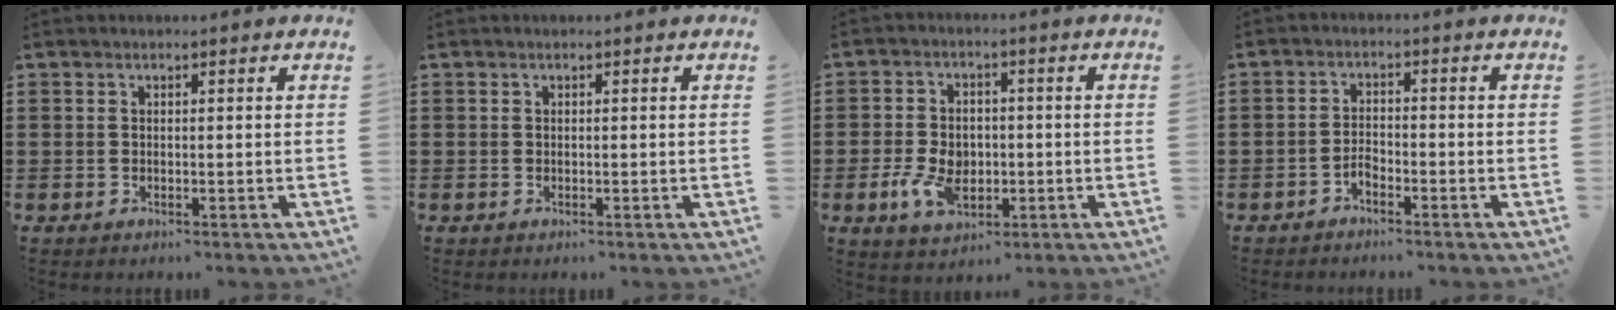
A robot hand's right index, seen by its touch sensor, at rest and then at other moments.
{"total": 0.0}
{"total": 6.7, "force": [-1.5, 4.5, 4.7], "torque": [-0.115, -0.001, -0.030]}
{"total": 2.0, "force": [-1.7, 0.8, 0.6], "torque": [-0.018, 0.003, -0.035]}